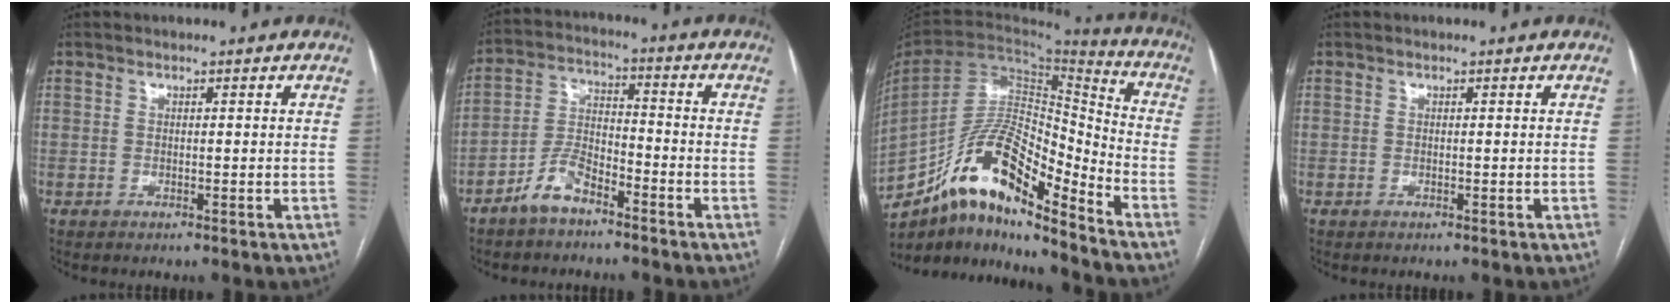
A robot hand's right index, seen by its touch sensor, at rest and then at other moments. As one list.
[{"total": 6.7, "force": [-4.8, 2.8, 3.8], "torque": [-0.084, 0.009, -0.096]}, {"total": 17.3, "force": [-12.1, 4.3, 11.6], "torque": [-0.206, 0.037, -0.212]}, {"total": 0.0}]